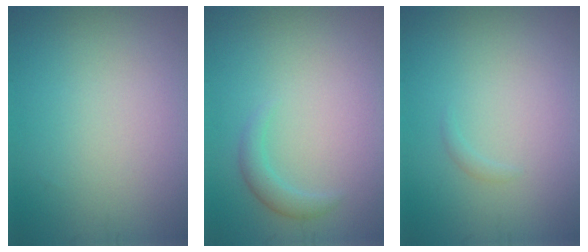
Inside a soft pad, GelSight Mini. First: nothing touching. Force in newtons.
{"total": 1.5, "press": 1.5, "slide": 0.1}
{"total": 0.5, "press": 0.5, "slide": 0.1}